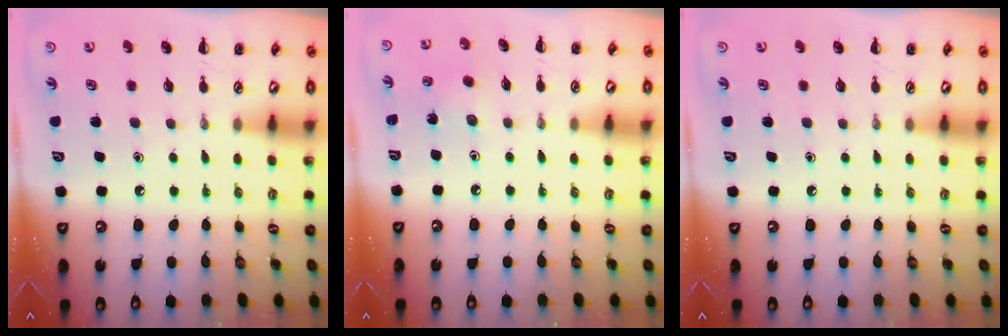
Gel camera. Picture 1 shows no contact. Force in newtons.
{"total": 2.4, "press": 2.3, "slide": 0.7}
{"total": 0.0}